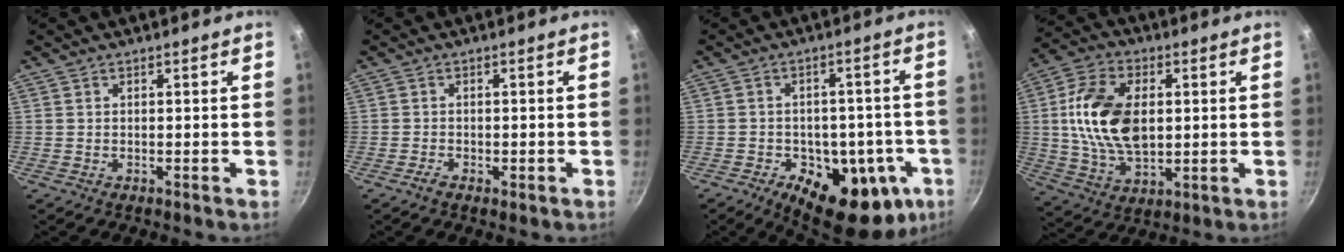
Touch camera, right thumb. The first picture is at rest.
{"total": 2.3, "force": [-1.2, 1.1, 1.6], "torque": [-0.031, 0.003, -0.023]}
{"total": 19.6, "force": [-8.1, 11.4, 13.8], "torque": [-0.147, 0.017, -0.102]}
{"total": 16.5, "force": [1.8, 10.2, 12.9], "torque": [-0.226, -0.002, 0.033]}